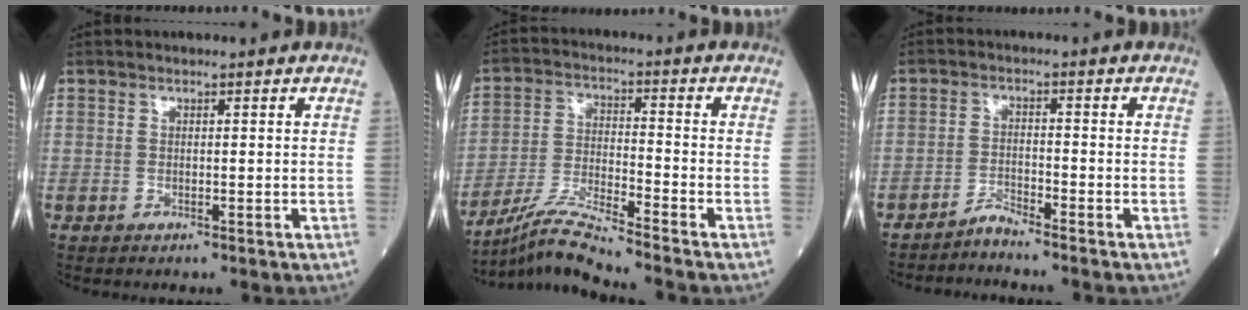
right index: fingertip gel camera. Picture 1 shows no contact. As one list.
[{"total": 8.9, "force": [-8.0, -1.8, 3.6], "torque": [-0.072, -0.020, -0.150]}, {"total": 2.7, "force": [-2.5, -0.8, 0.1], "torque": [-0.002, -0.014, -0.049]}]